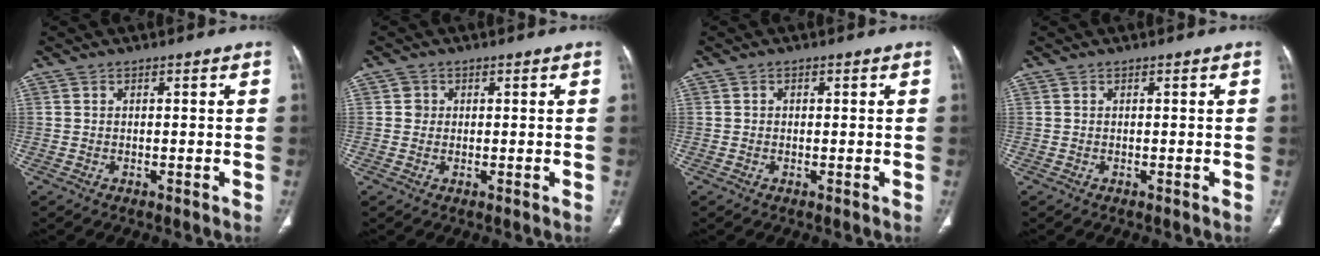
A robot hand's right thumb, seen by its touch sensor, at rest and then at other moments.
{"total": 1.4, "force": [0.2, 1.4, 0.2], "torque": [0.005, 0.002, 0.002]}
{"total": 0.6, "force": [0.1, 0.5, 0.3], "torque": [-0.001, 0.001, 0.000]}
{"total": 0.0}